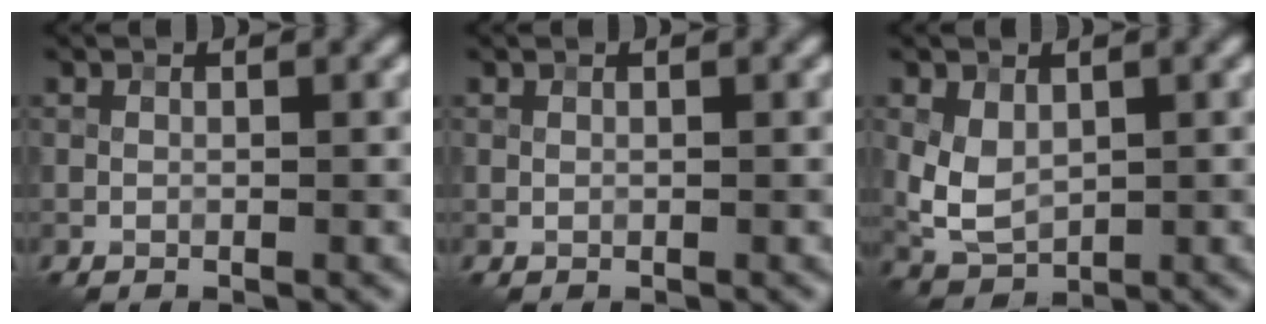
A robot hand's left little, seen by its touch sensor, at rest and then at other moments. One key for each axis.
{"total": 0.0}
{"total": 3.5, "fx": 0.5, "fy": 2.4, "fz": 2.5, "tx": -0.056, "ty": -0.002, "tz": 0.014}